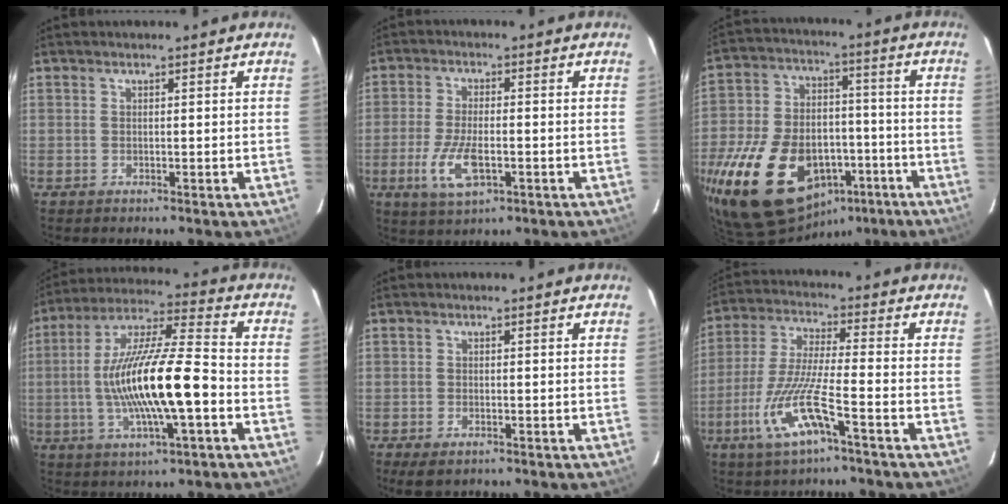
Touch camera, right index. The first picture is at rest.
{"total": 8.8, "force": [-3.0, 3.4, 7.5], "torque": [-0.162, -0.013, -0.053]}
{"total": 32.0, "force": [-15.7, 19.5, 20.0], "torque": [-0.445, -0.006, -0.226]}
{"total": 18.5, "force": [-3.6, 3.2, 17.9], "torque": [-0.337, 0.000, -0.066]}
{"total": 3.4, "force": [-2.1, 1.7, 2.0], "torque": [-0.045, -0.011, -0.038]}
{"total": 12.3, "force": [-6.0, 1.5, 10.7], "torque": [-0.233, -0.010, -0.117]}